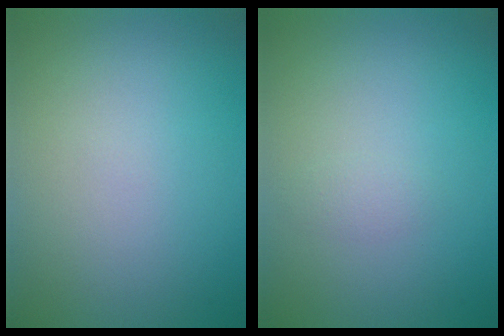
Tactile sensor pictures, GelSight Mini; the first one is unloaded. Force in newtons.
{"total": 0.8, "press": 0.8, "slide": 0.0}